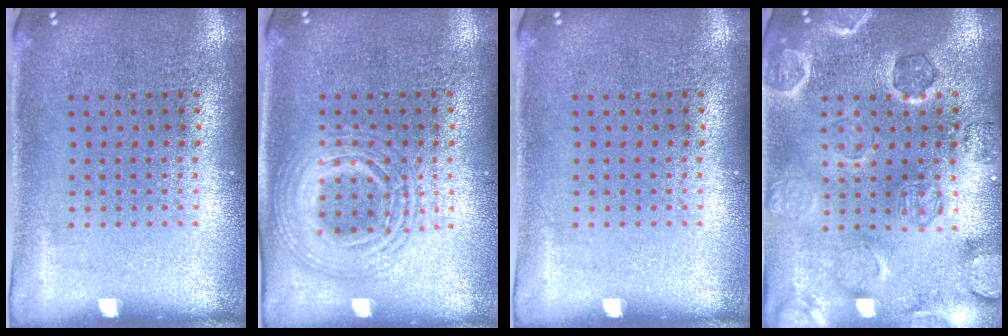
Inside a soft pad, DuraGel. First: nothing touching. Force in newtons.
{"total": 2.6, "press": 2.6, "slide": 0.2}
{"total": 0.0}
{"total": 1.4, "press": 1.4, "slide": 0.2}